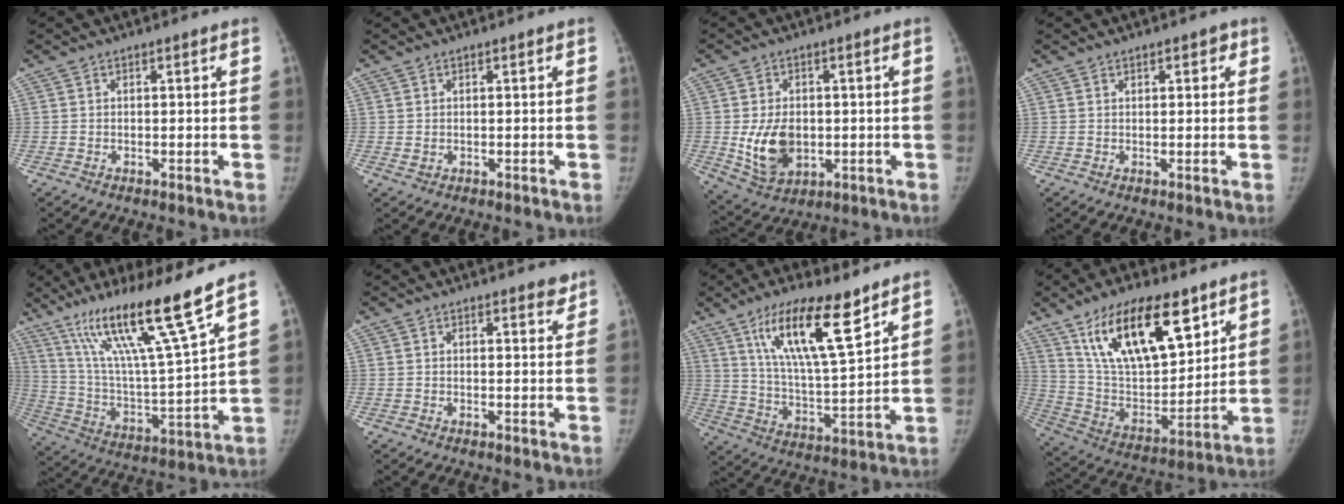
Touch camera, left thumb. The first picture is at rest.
{"total": 1.0, "force": [0.4, 0.6, 0.6], "torque": [-0.009, -0.004, 0.012]}
{"total": 10.0, "force": [-0.7, 6.9, 7.1], "torque": [-0.107, -0.009, 0.005]}
{"total": 2.1, "force": [1.1, 1.2, 1.2], "torque": [-0.001, -0.003, 0.014]}
{"total": 20.8, "force": [13.8, 0.5, 15.6], "torque": [-0.251, -0.067, 0.251]}
{"total": 2.3, "force": [1.9, 0.9, 1.1], "torque": [0.001, -0.011, 0.021]}
{"total": 17.2, "force": [10.3, 4.2, 13.1], "torque": [-0.211, -0.053, 0.193]}
{"total": 23.2, "force": [13.2, 10.1, 16.2], "torque": [-0.241, -0.046, 0.246]}